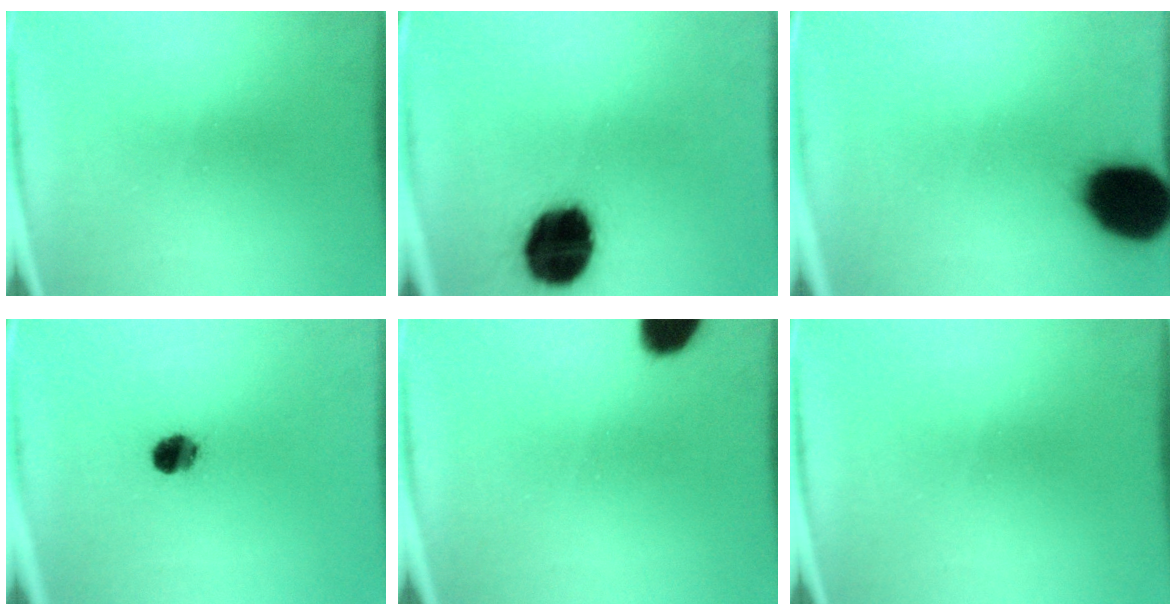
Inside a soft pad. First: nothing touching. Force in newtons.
{"total": 19.5}
{"total": 17.2}
{"total": 4.9}
{"total": 7.7}
{"total": 0.0}